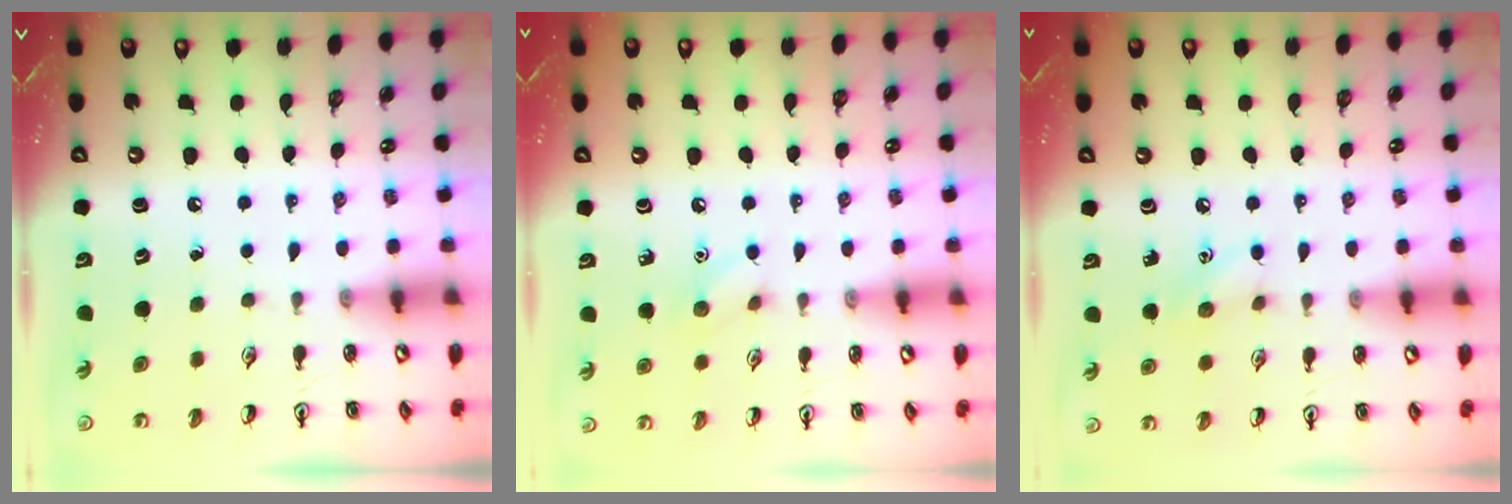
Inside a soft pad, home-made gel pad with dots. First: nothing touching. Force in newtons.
{"total": 6.8, "press": 6.5, "slide": 1.9}
{"total": 6.3, "press": 6.1, "slide": 1.4}